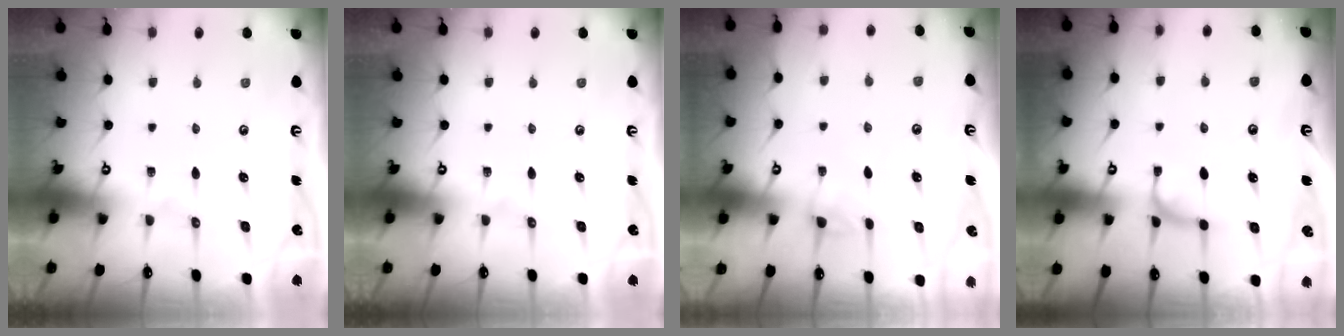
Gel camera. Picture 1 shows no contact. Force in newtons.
{"total": 0.0}
{"total": 1.3, "press": 1.2, "slide": 0.5}
{"total": 1.6, "press": 1.3, "slide": 0.8}